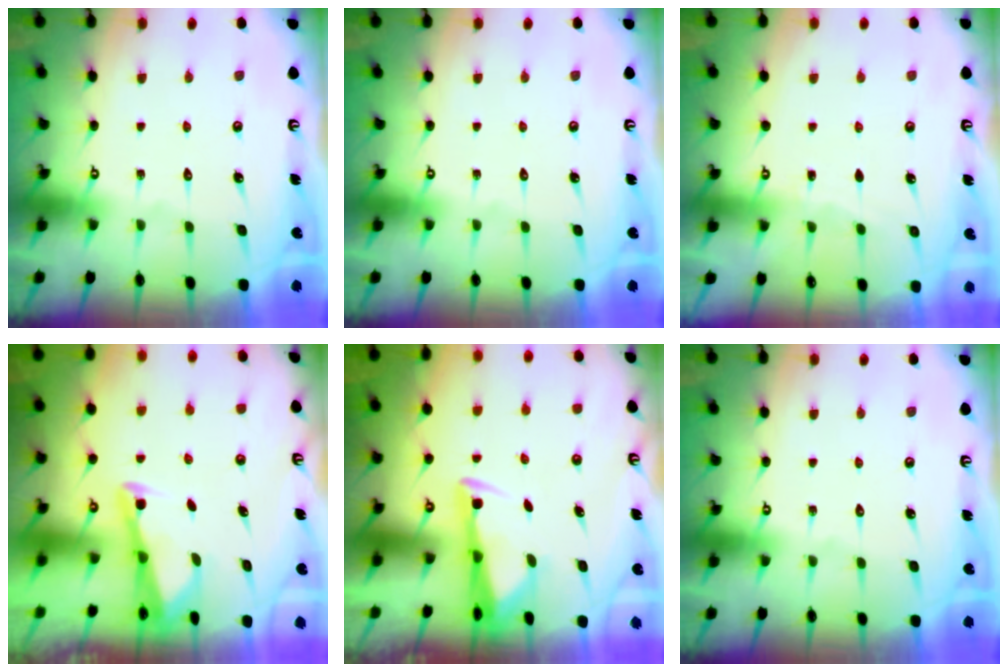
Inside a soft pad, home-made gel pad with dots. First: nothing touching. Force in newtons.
{"total": 0.0}
{"total": 2.9, "press": 2.8, "slide": 0.3}
{"total": 2.6, "press": 2.6, "slide": 0.1}
{"total": 3.3, "press": 3.2, "slide": 0.9}
{"total": 0.0}